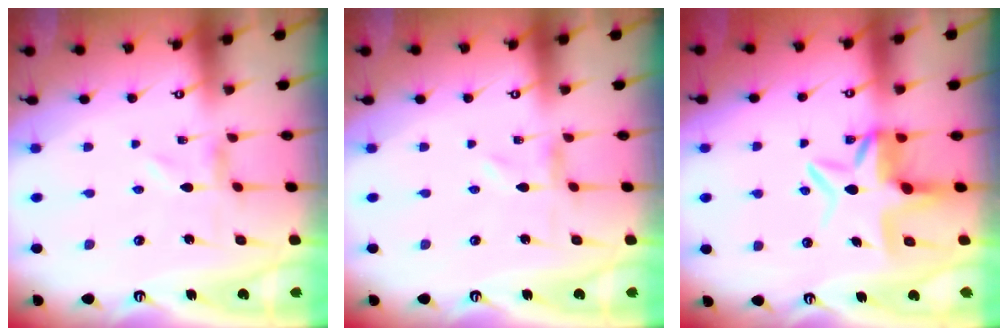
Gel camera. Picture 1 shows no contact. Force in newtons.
{"total": 0.0}
{"total": 7.9, "press": 7.4, "slide": 2.6}